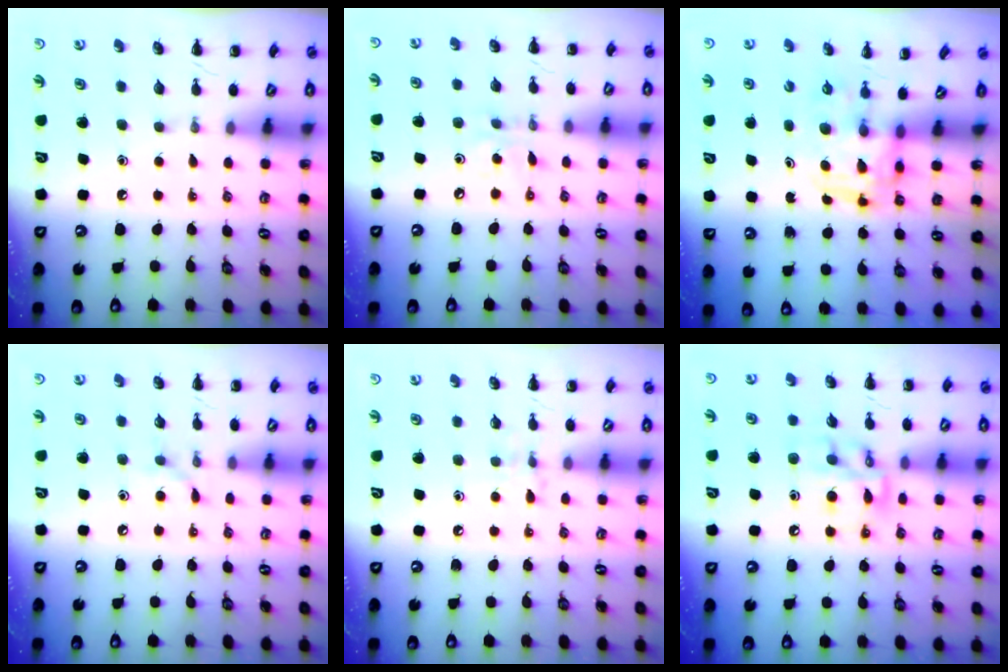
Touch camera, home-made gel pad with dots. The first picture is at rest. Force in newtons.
{"total": 3.1, "press": 3.1, "slide": 0.4}
{"total": 3.6, "press": 3.5, "slide": 0.6}
{"total": 6.5, "press": 6.2, "slide": 2.2}
{"total": 5.7, "press": 5.5, "slide": 1.4}
{"total": 12.3, "press": 12.2, "slide": 2.0}